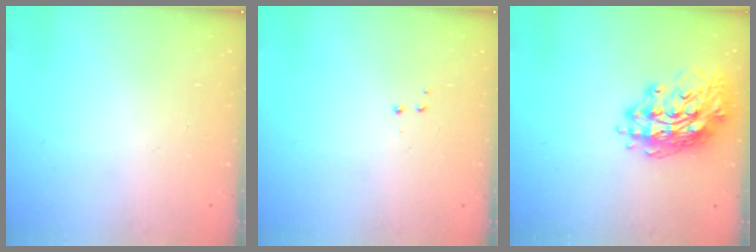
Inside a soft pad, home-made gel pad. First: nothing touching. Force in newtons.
{"total": 2.9, "press": 2.8, "slide": 0.7}
{"total": 15.7, "press": 15.7, "slide": 1.3}